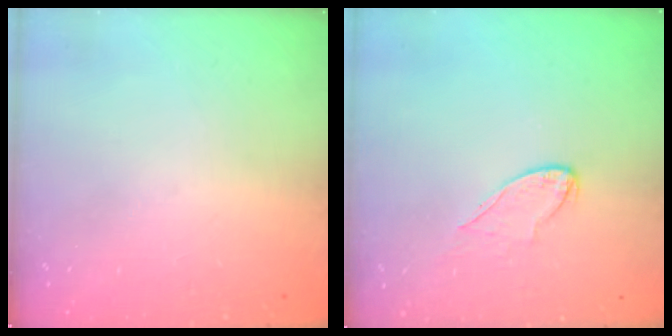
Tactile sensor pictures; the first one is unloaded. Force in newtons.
{"total": 6.5, "press": 6.5, "slide": 0.3}